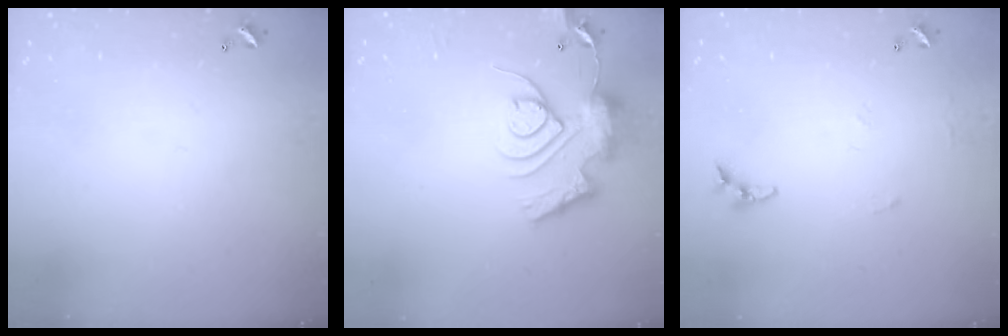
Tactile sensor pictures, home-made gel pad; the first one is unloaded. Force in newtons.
{"total": 14.9, "press": 14.8, "slide": 1.6}
{"total": 5.4, "press": 5.3, "slide": 0.6}